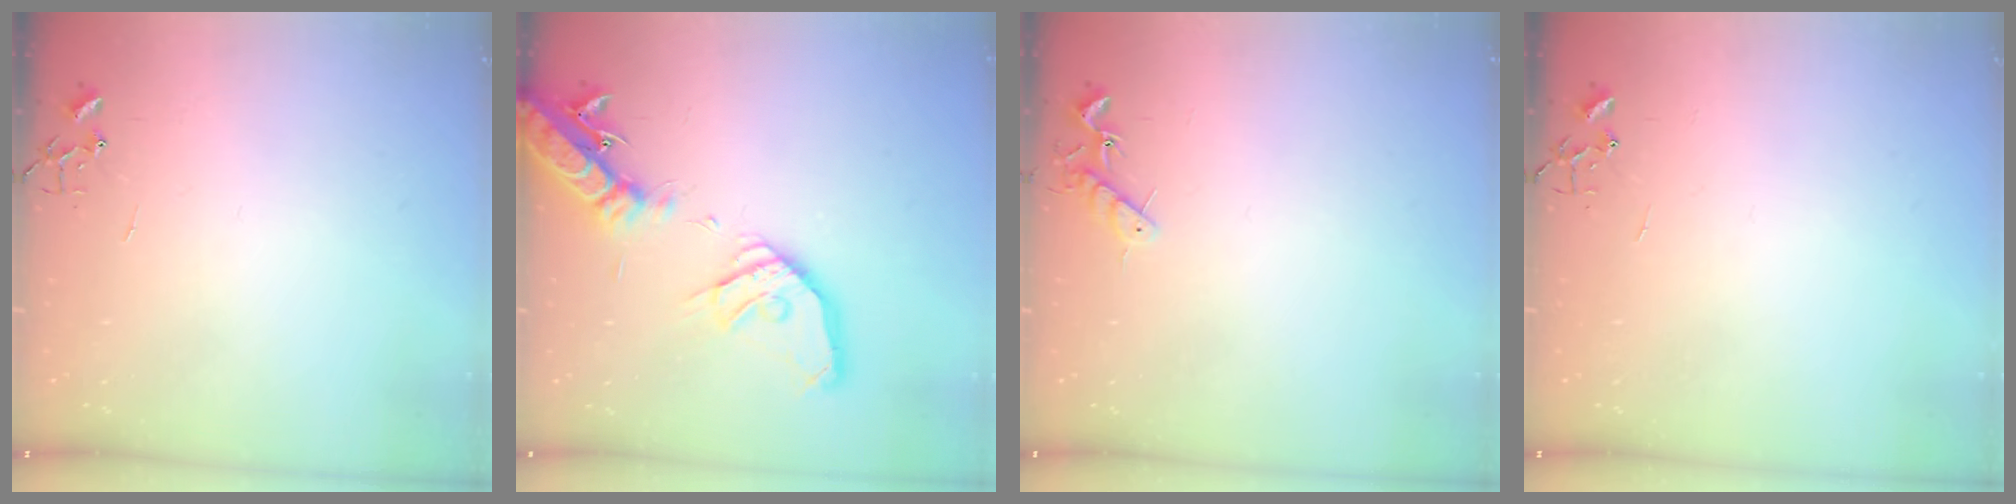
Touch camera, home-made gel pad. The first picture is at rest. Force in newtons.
{"total": 20.7, "press": 20.4, "slide": 3.6}
{"total": 7.0, "press": 6.9, "slide": 0.9}
{"total": 0.0}